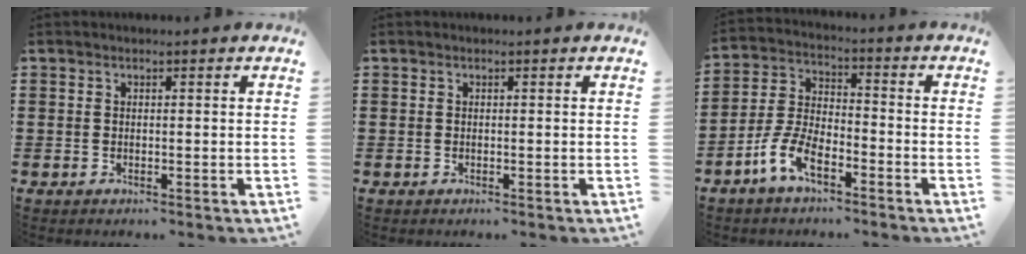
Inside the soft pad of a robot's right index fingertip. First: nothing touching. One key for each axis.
{"total": 0.0}
{"total": 6.8, "fx": -4.5, "fy": 2.7, "fz": 4.3, "tx": -0.122, "ty": -0.002, "tz": -0.094}